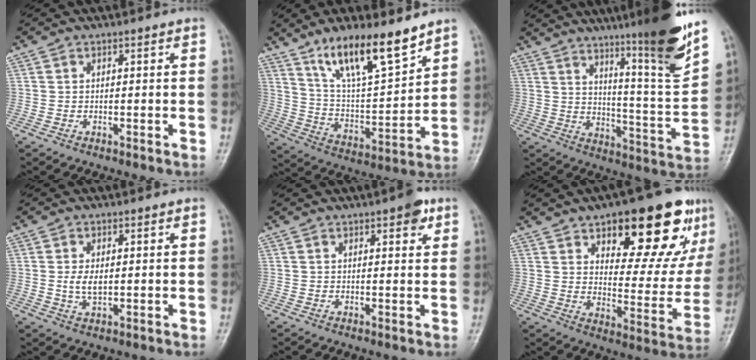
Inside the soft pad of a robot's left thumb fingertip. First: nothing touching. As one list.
[{"total": 15.4, "force": [10.9, 3.5, 10.3], "torque": [-0.162, -0.062, 0.208]}, {"total": 19.0, "force": [12.4, 1.2, 14.4], "torque": [-0.186, -0.075, 0.188]}, {"total": 3.5, "force": [0.2, 1.9, 2.9], "torque": [-0.058, -0.005, 0.004]}, {"total": 3.7, "force": [2.0, 1.4, 2.7], "torque": [-0.025, -0.006, 0.021]}, {"total": 23.2, "force": [12.3, 9.5, 17.2], "torque": [-0.180, -0.040, 0.178]}]